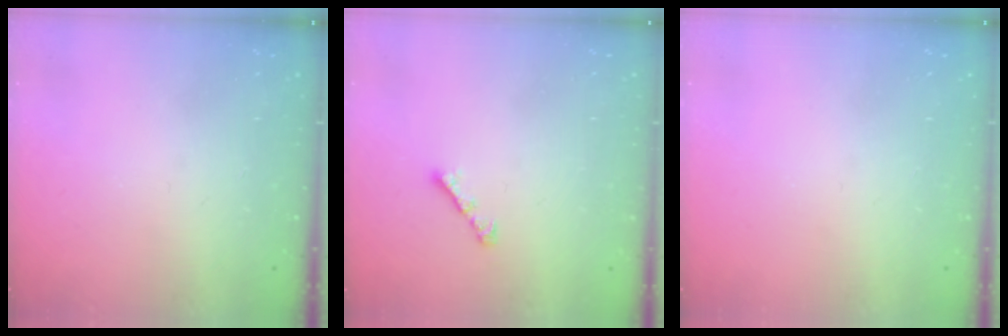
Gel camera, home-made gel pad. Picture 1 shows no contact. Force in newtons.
{"total": 2.6, "press": 2.5, "slide": 0.7}
{"total": 0.0}